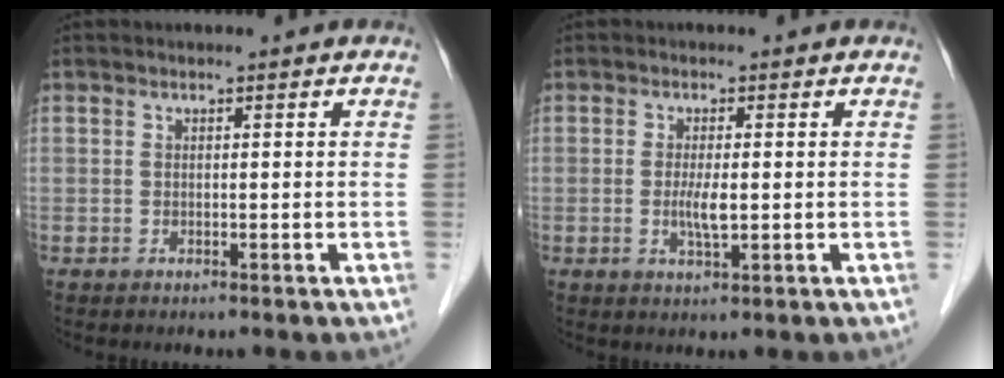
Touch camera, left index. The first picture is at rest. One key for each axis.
{"total": 2.8, "fx": -0.2, "fy": 0.5, "fz": 2.8, "tx": -0.059, "ty": -0.004, "tz": -0.003}